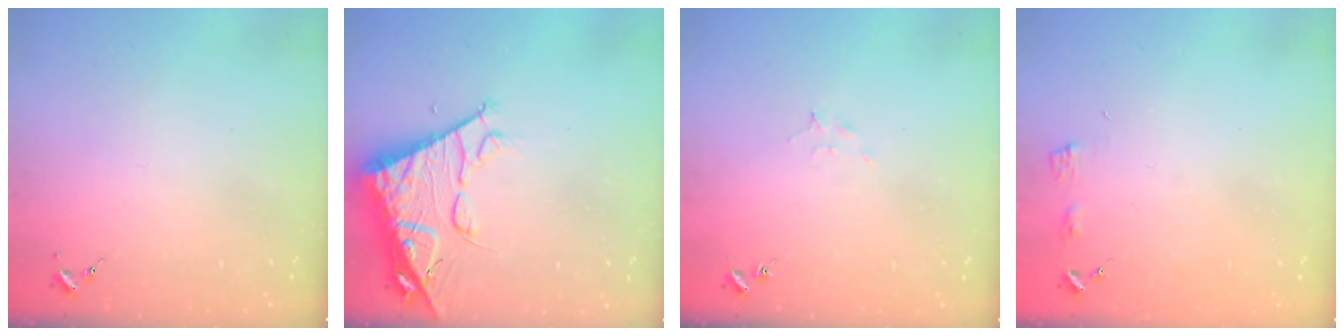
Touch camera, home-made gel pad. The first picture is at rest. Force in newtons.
{"total": 13.9, "press": 13.8, "slide": 1.4}
{"total": 5.3, "press": 5.1, "slide": 1.0}
{"total": 3.9, "press": 3.9, "slide": 0.4}